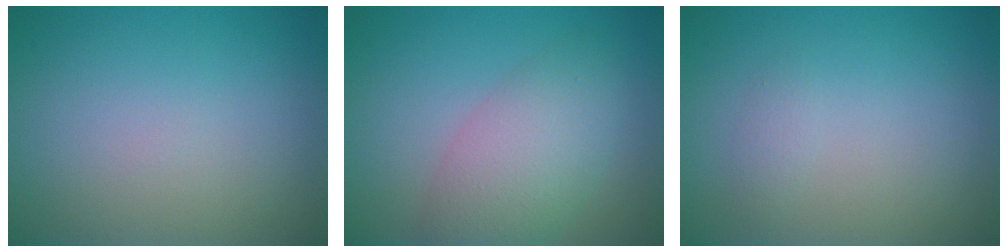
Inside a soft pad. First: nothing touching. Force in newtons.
{"total": 5.3, "press": 5.3, "slide": 0.1}
{"total": 0.8, "press": 0.8, "slide": 0.1}